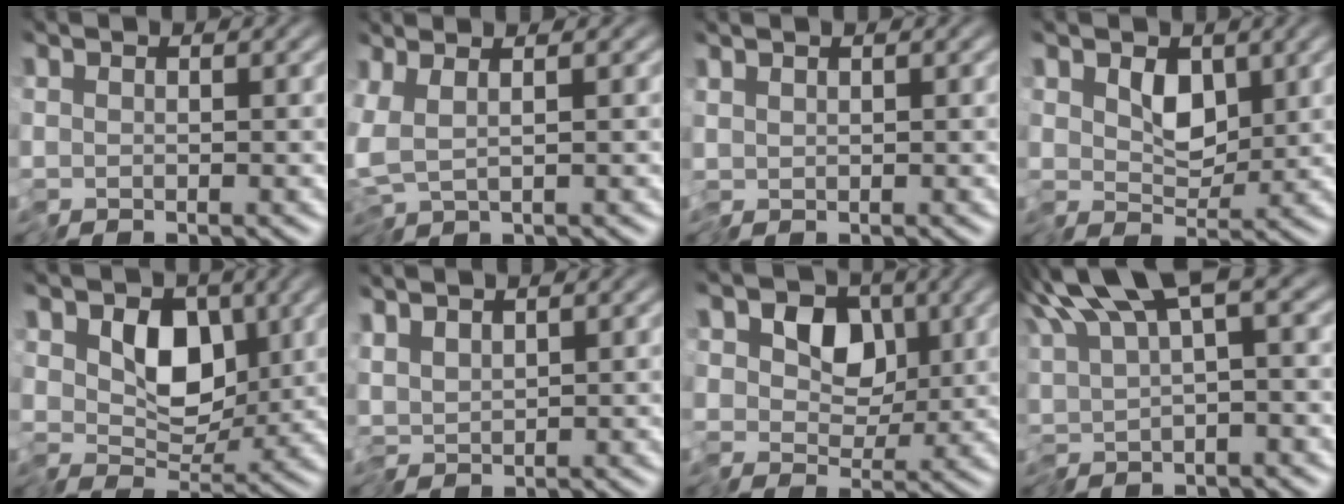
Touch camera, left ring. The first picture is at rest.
{"total": 2.8, "force": [1.3, 0.7, 2.4], "torque": [-0.050, 0.006, 0.021]}
{"total": 0.6, "force": [0.3, 0.3, 0.5], "torque": [-0.012, 0.001, 0.006]}
{"total": 2.5, "force": [0.4, 1.8, 1.8], "torque": [-0.034, -0.010, 0.004]}
{"total": 4.8, "force": [0.3, 3.4, 3.4], "torque": [-0.051, -0.011, -0.004]}
{"total": 1.8, "force": [0.6, 0.7, 1.6], "torque": [-0.034, 0.005, 0.005]}
{"total": 4.4, "force": [0.2, 3.6, 2.5], "torque": [-0.034, -0.004, -0.015]}
{"total": 9.6, "force": [3.5, 3.5, 8.2], "torque": [-0.171, 0.004, 0.066]}